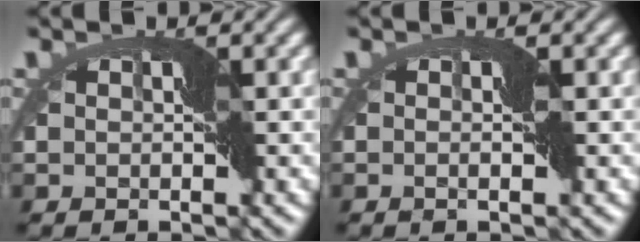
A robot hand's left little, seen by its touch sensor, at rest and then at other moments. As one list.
[{"total": 0.6, "force": [-0.2, -0.5, 0.3], "torque": [-0.013, 0.000, -0.006]}]